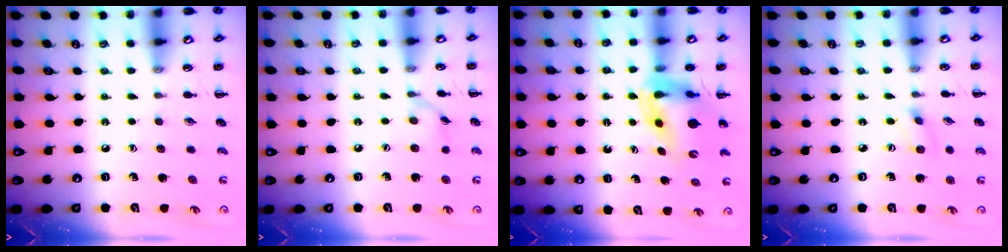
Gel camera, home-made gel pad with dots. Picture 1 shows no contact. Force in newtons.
{"total": 6.0, "press": 6.0, "slide": 0.6}
{"total": 12.6, "press": 12.0, "slide": 3.8}
{"total": 2.3, "press": 2.1, "slide": 0.8}